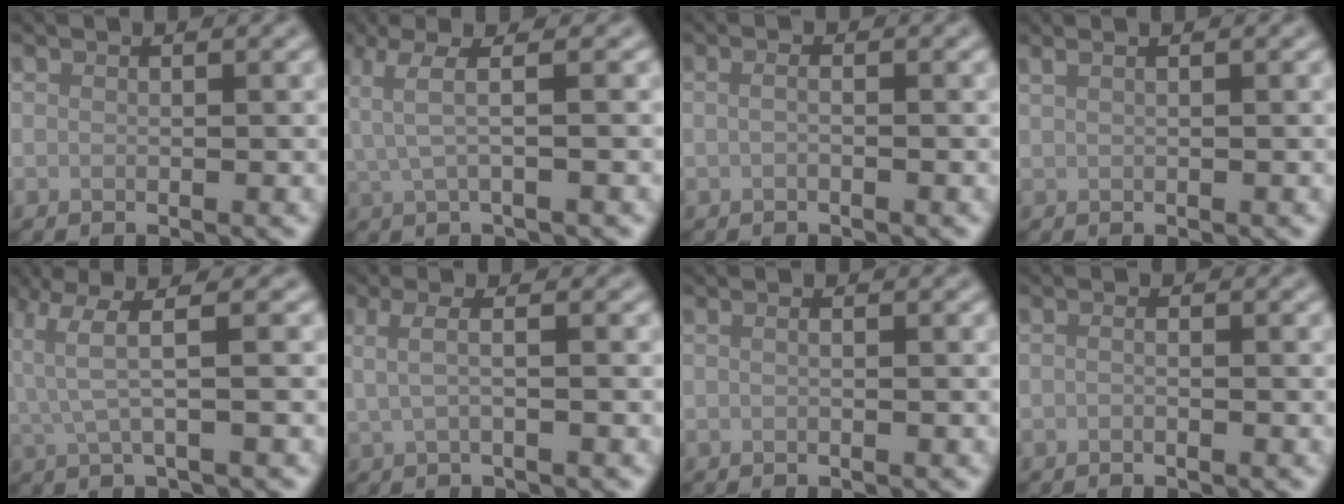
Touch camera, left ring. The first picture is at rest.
{"total": 3.1, "force": [0.9, 0.5, 2.9], "torque": [-0.060, 0.006, 0.021]}
{"total": 0.8, "force": [-0.1, 0.3, 0.8], "torque": [-0.015, -0.006, -0.006]}
{"total": 1.9, "force": [1.2, 0.9, 1.2], "torque": [-0.014, 0.001, 0.005]}
{"total": 3.4, "force": [0.9, 0.3, 3.2], "torque": [-0.076, 0.004, 0.022]}
{"total": 2.4, "force": [0.2, 0.9, 2.3], "torque": [-0.041, 0.003, 0.001]}
{"total": 0.7, "force": [0.1, 0.3, 0.6], "torque": [-0.009, -0.001, -0.003]}
{"total": 0.5, "force": [-0.2, 0.2, 0.4], "torque": [-0.010, -0.003, -0.006]}